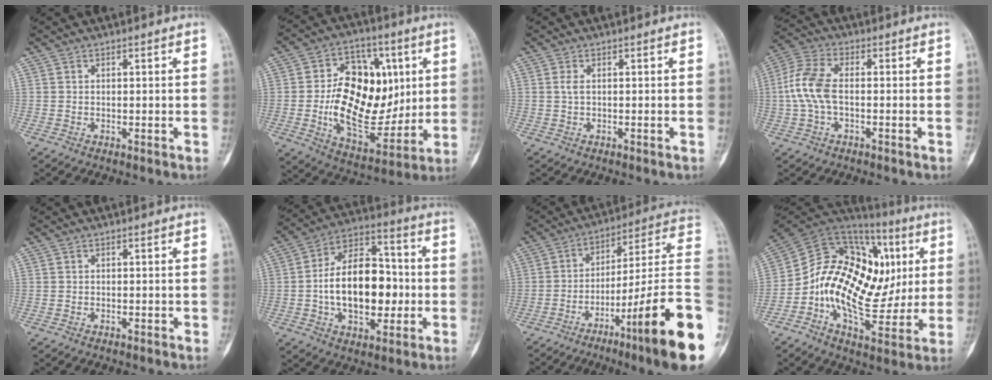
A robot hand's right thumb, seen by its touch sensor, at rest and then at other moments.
{"total": 21.8, "force": [1.5, 13.5, 17.0], "torque": [-0.232, -0.010, 0.036]}
{"total": 1.1, "force": [0.1, 0.4, 1.0], "torque": [-0.023, 0.002, 0.003]}
{"total": 8.3, "force": [-0.5, 4.3, 7.1], "torque": [-0.171, 0.024, -0.016]}
{"total": 0.0}
{"total": 18.8, "force": [-1.7, 11.3, 14.9], "torque": [-0.217, 0.032, -0.027]}
{"total": 22.8, "force": [-7.6, 1.2, 21.5], "torque": [-0.278, 0.046, -0.117]}
{"total": 24.3, "force": [1.6, 14.9, 19.2], "torque": [-0.288, 0.026, 0.026]}